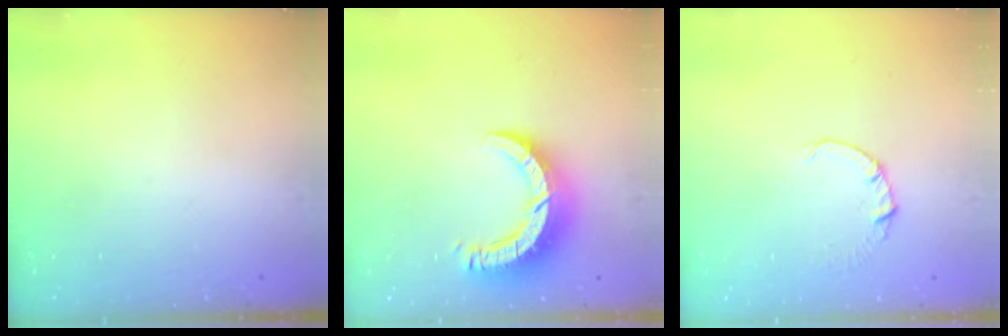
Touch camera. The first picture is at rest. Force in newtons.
{"total": 10.3, "press": 10.2, "slide": 1.0}
{"total": 0.5, "press": 0.5, "slide": 0.1}